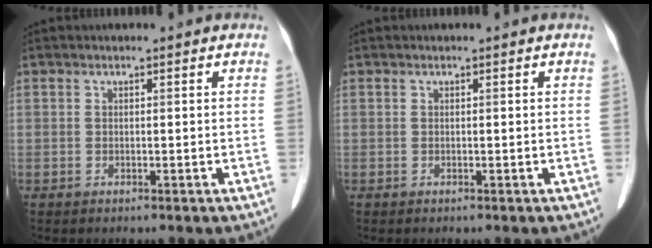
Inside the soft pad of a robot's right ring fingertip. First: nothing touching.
{"total": 0.0}